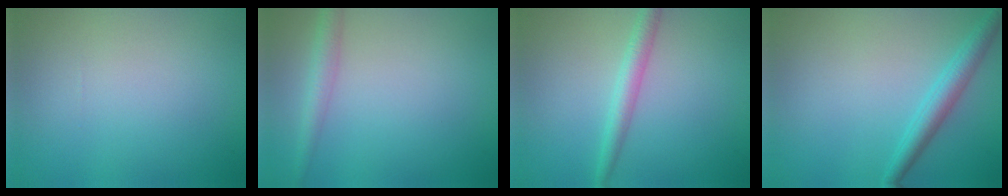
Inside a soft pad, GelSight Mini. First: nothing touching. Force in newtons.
{"total": 2.3, "press": 2.3, "slide": 0.1}
{"total": 2.4, "press": 2.4, "slide": 0.0}
{"total": 2.9, "press": 2.9, "slide": 0.1}